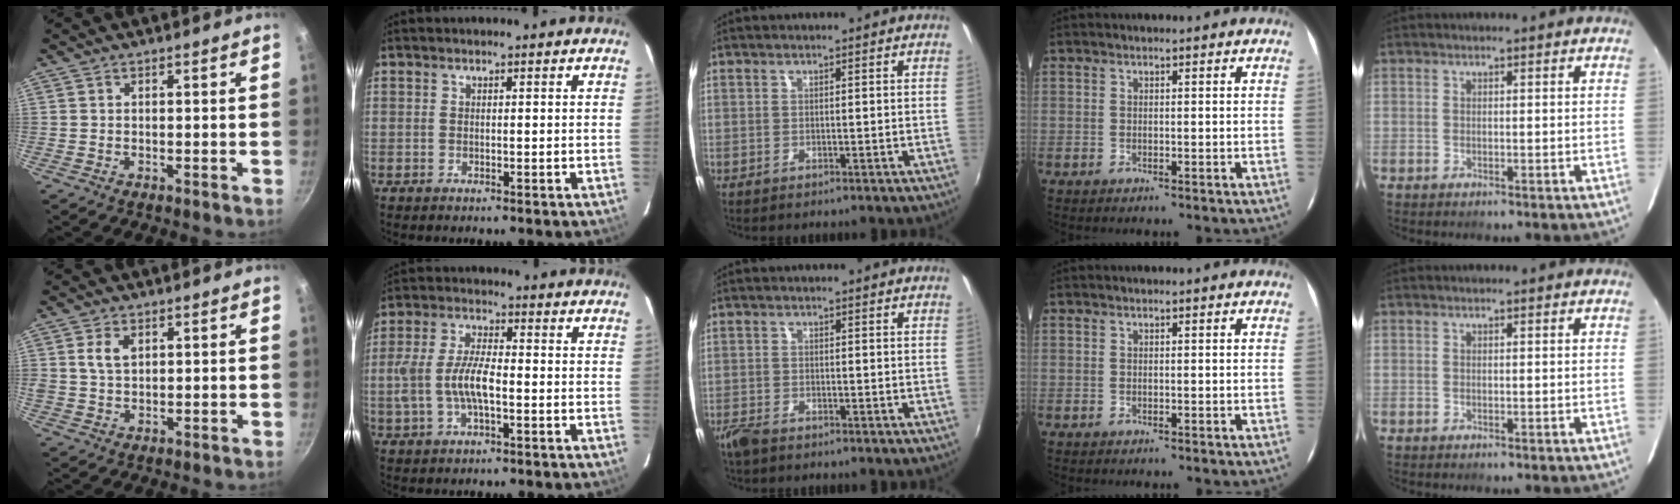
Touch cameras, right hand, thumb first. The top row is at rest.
{"thumb": {"total": 4.2, "force": [1.3, 2.7, 3.0], "torque": [-0.048, -0.001, 0.026]}, "index": {"total": 8.6, "force": [-1.9, 3.2, 7.8], "torque": [-0.161, 0.005, -0.033]}, "middle": {"total": 3.1, "force": [-2.5, 1.2, 1.4], "torque": [-0.039, -0.008, -0.053]}}